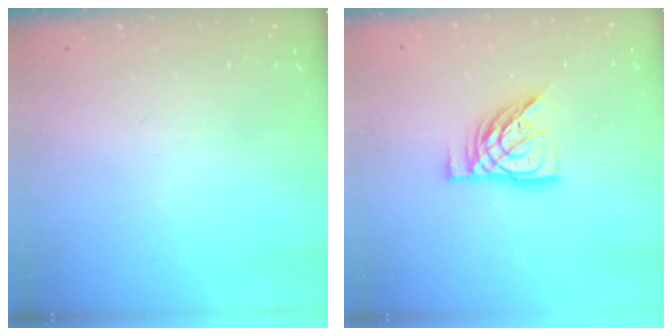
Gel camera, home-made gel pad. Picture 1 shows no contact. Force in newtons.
{"total": 12.8, "press": 12.7, "slide": 1.5}